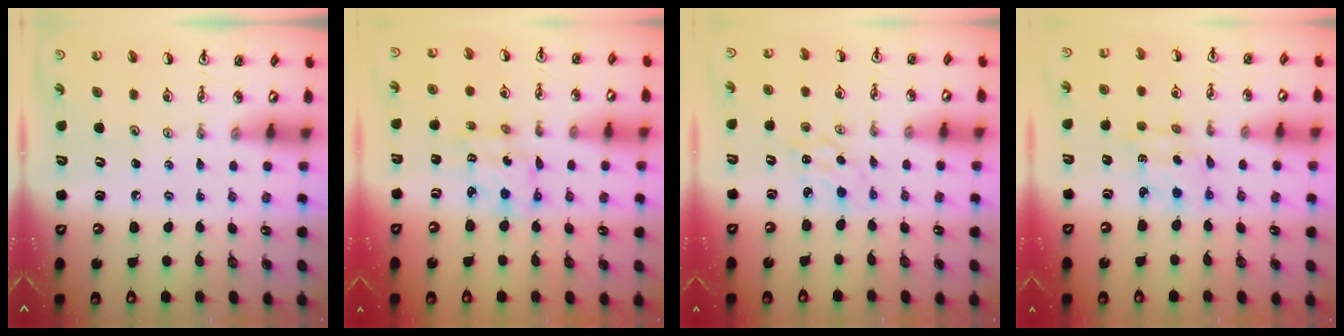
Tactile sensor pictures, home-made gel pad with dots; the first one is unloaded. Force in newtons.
{"total": 6.4, "press": 6.4, "slide": 0.3}
{"total": 1.5, "press": 1.4, "slide": 0.4}
{"total": 2.5, "press": 2.5, "slide": 0.3}